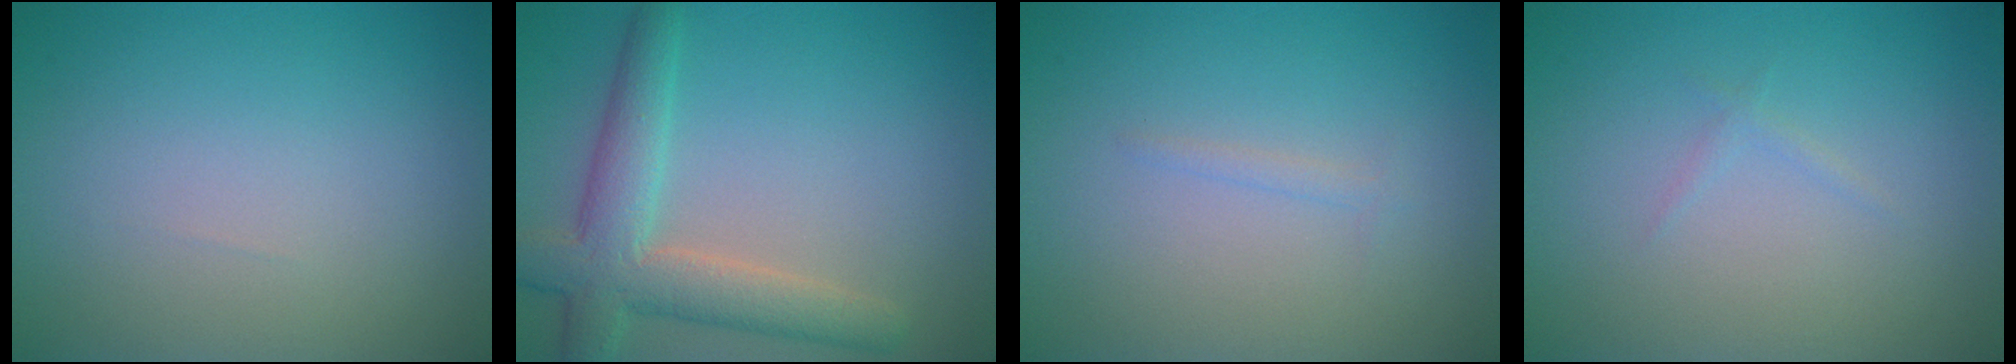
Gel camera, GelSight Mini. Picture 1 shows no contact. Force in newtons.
{"total": 5.5, "press": 5.5, "slide": 0.3}
{"total": 0.7, "press": 0.7, "slide": 0.1}
{"total": 0.5, "press": 0.5, "slide": 0.1}